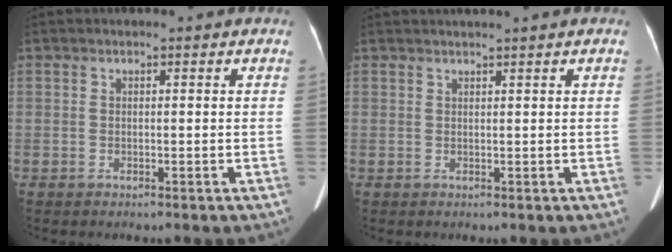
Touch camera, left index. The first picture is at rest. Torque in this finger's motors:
{"motor_torque": [-0.21, -0.10, -0.37, -0.04]}